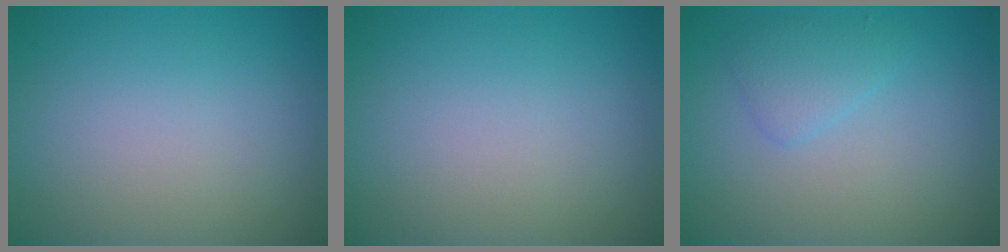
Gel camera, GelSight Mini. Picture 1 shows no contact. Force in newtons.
{"total": 0.0}
{"total": 1.9, "press": 1.9, "slide": 0.0}